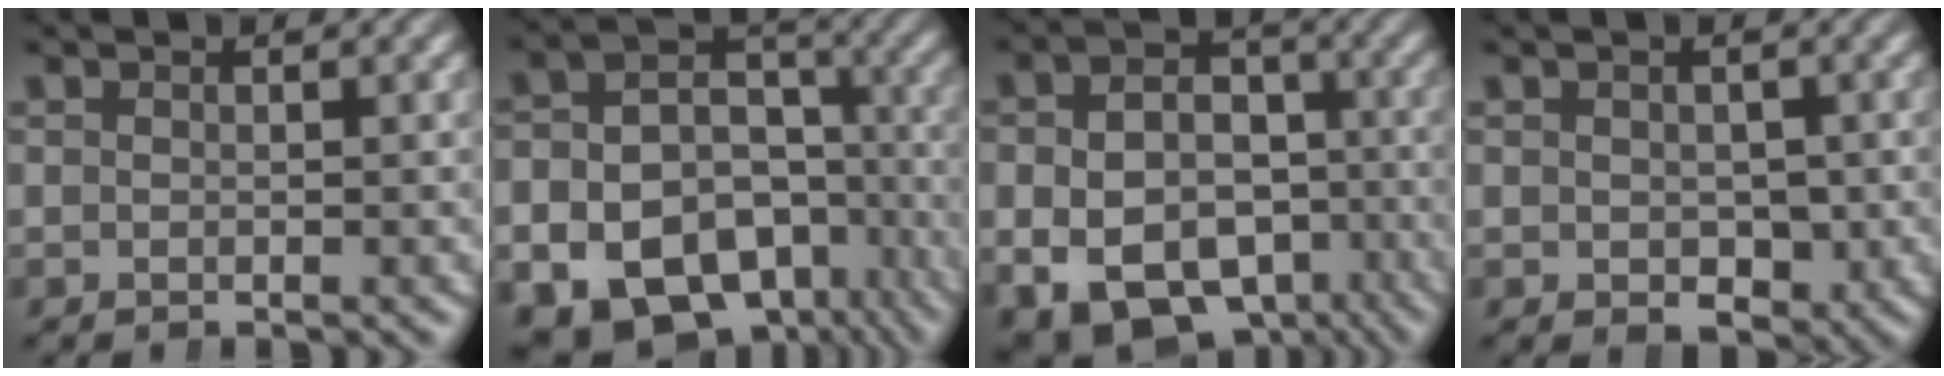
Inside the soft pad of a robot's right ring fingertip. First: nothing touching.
{"total": 17.5, "force": [-5.8, 14.1, 8.5], "torque": [-0.168, -0.057, -0.091]}
{"total": 14.5, "force": [-5.7, 11.0, 7.5], "torque": [-0.137, -0.067, -0.073]}
{"total": 2.6, "force": [-1.0, 1.8, 1.6], "torque": [-0.015, -0.020, -0.004]}